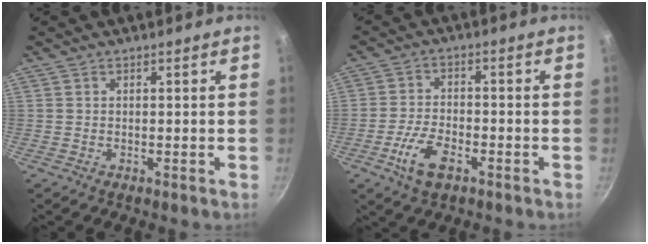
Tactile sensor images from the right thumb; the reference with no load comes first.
{"total": 7.6, "force": [-3.6, 3.6, 5.6], "torque": [-0.112, 0.017, -0.071]}